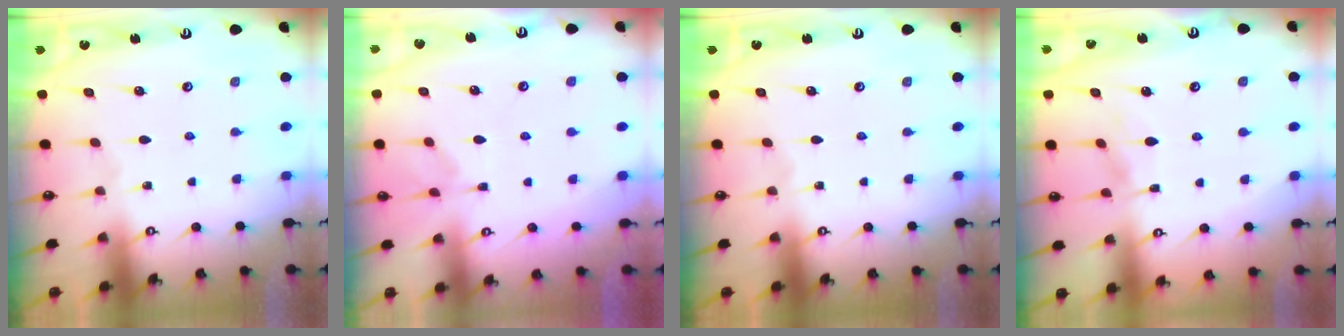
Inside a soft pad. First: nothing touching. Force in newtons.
{"total": 1.6, "press": 0.9, "slide": 1.3}
{"total": 0.0}
{"total": 3.7, "press": 3.7, "slide": 0.4}